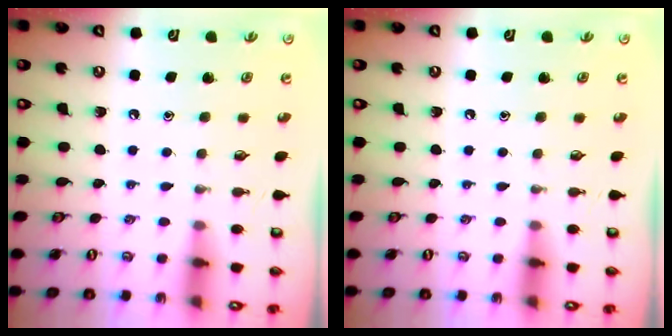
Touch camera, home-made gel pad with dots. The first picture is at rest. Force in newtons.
{"total": 0.0}